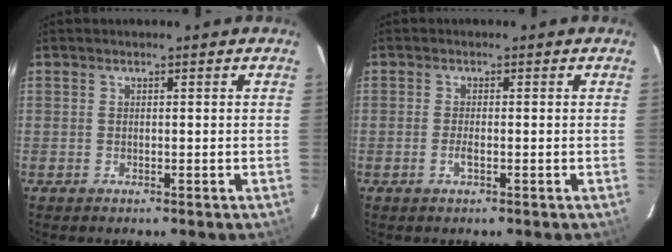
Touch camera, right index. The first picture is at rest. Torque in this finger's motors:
{"motor_torque": [-0.06, 0.13, -0.02, 0.00]}